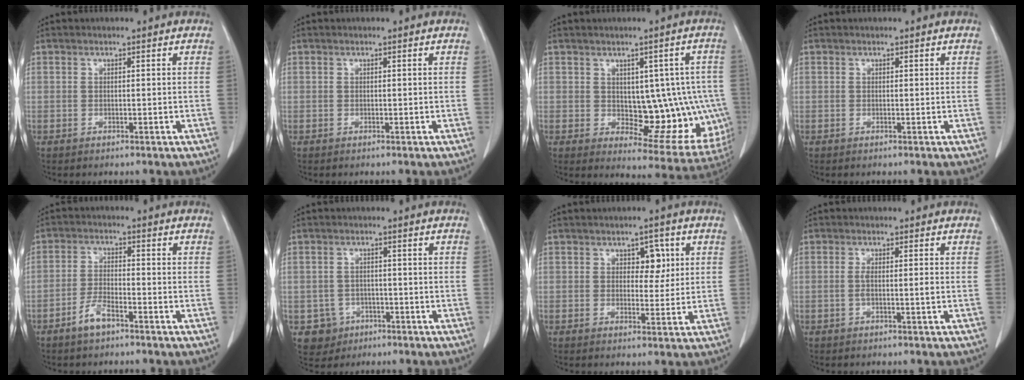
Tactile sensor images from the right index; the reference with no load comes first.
{"total": 0.0}
{"total": 13.2, "force": [-0.3, 7.0, 11.2], "torque": [-0.111, 0.013, 0.020]}
{"total": 0.0}
{"total": 4.1, "force": [-2.9, 1.1, 2.6], "torque": [-0.056, 0.002, -0.057]}
{"total": 4.2, "force": [-1.8, 3.8, 0.2], "torque": [0.001, 0.012, -0.024]}
{"total": 3.8, "force": [1.3, 2.3, 2.8], "torque": [-0.030, 0.006, 0.019]}
{"total": 1.8, "force": [-0.4, 0.0, 1.8], "torque": [-0.030, 0.002, -0.006]}